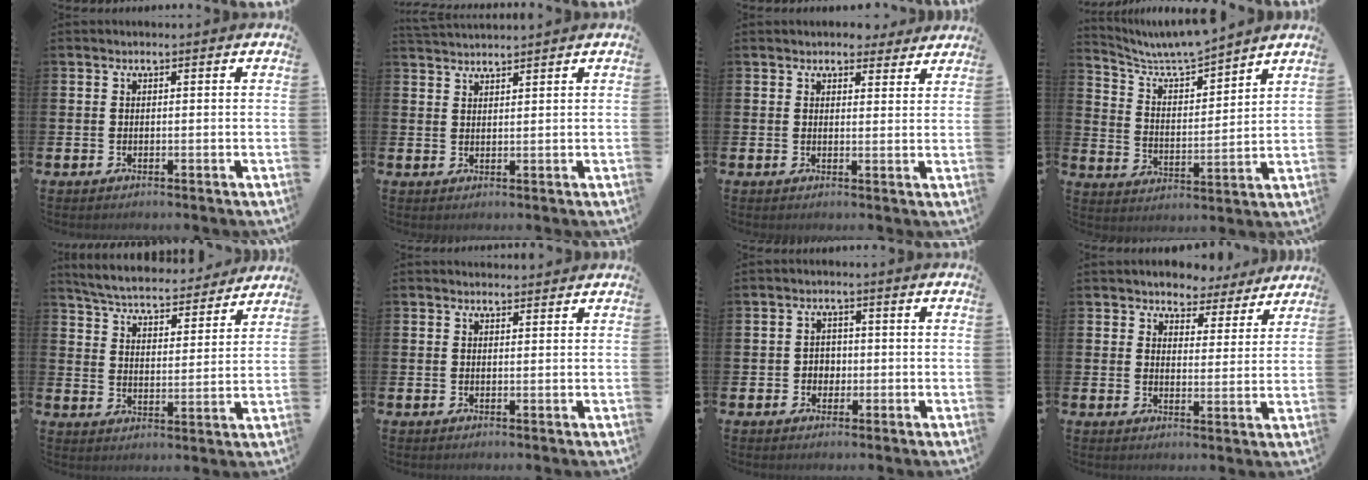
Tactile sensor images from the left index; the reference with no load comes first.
{"total": 2.2, "force": [2.2, 0.0, -0.1], "torque": [-0.003, -0.011, 0.041]}
{"total": 3.1, "force": [2.9, 1.1, 0.0], "torque": [0.003, -0.011, 0.051]}
{"total": 6.9, "force": [6.6, 0.6, 1.7], "torque": [-0.067, -0.048, 0.116]}
{"total": 5.6, "force": [5.5, 0.8, 0.9], "torque": [-0.049, -0.042, 0.094]}
{"total": 1.3, "force": [1.3, 0.3, 0.0], "torque": [0.008, -0.003, 0.022]}
{"total": 2.2, "force": [-0.3, 2.0, 0.7], "torque": [-0.010, 0.006, -0.013]}
{"total": 4.4, "force": [4.0, 1.7, -0.1], "torque": [-0.012, -0.034, 0.067]}